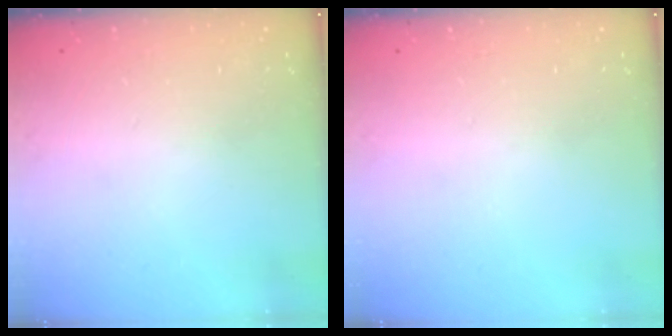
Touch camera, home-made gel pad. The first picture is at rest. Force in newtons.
{"total": 0.0}